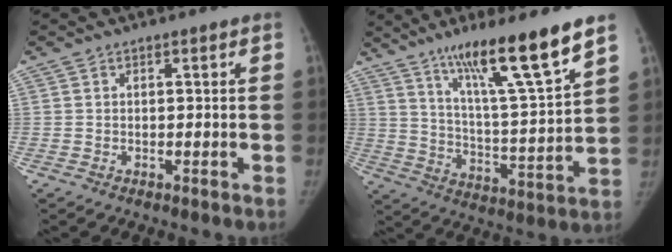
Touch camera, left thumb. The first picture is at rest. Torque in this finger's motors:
{"motor_torque": [0.67, -0.46, 1.63, -1.13, 0.11]}